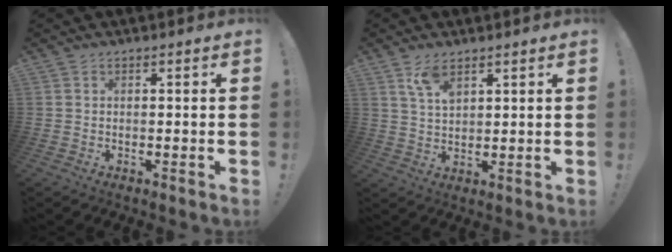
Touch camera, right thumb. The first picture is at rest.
{"total": 6.5, "force": [4.3, 2.8, 4.0], "torque": [-0.077, -0.017, 0.080]}